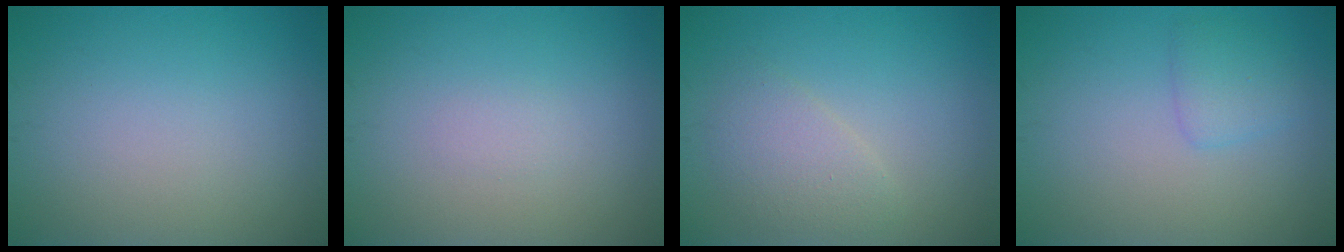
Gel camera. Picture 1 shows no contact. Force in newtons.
{"total": 0.6, "press": 0.6, "slide": 0.0}
{"total": 2.4, "press": 2.3, "slide": 0.2}
{"total": 1.8, "press": 1.8, "slide": 0.1}